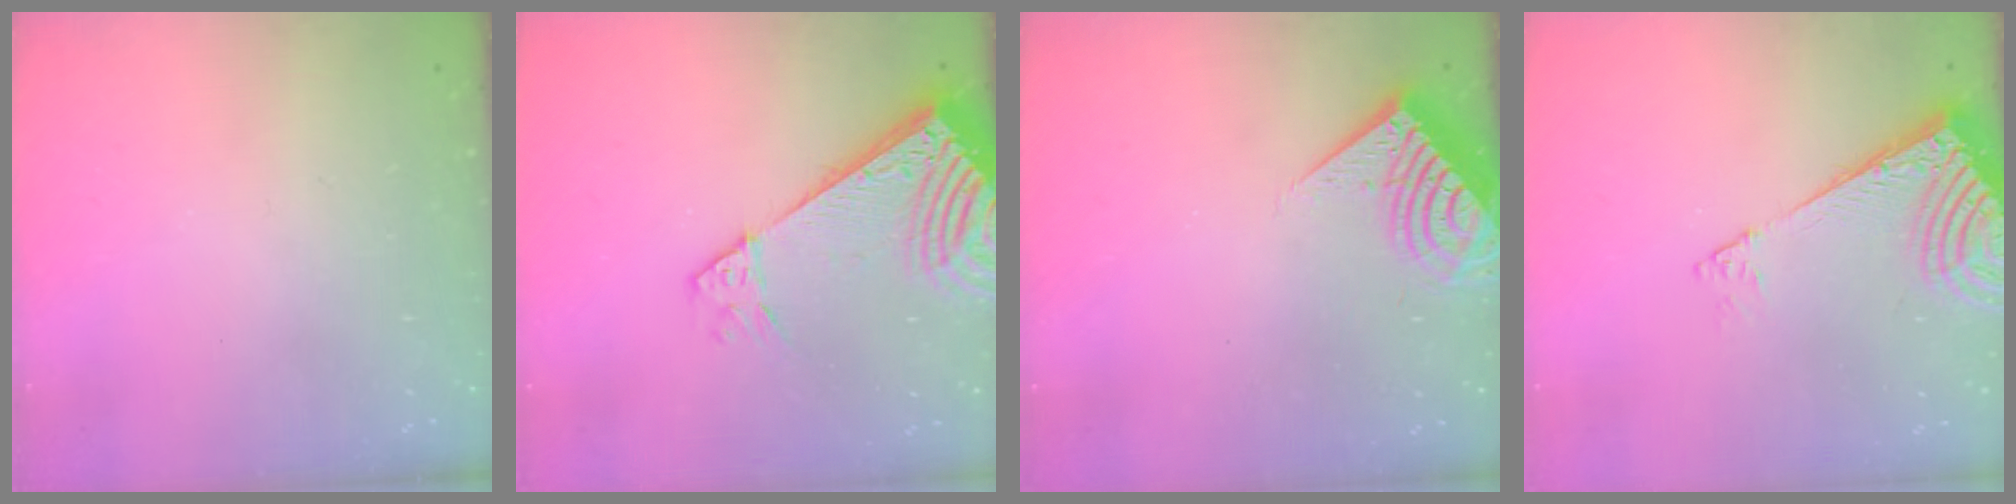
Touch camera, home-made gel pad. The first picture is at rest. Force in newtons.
{"total": 9.9, "press": 9.9, "slide": 1.3}
{"total": 9.3, "press": 9.2, "slide": 1.1}
{"total": 9.4, "press": 9.3, "slide": 1.2}